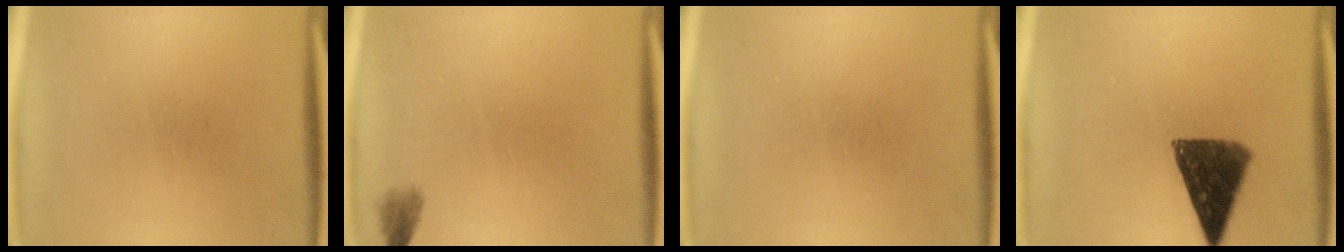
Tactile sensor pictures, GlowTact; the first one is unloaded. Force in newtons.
{"total": 1.3}
{"total": 0.0}
{"total": 11.0}